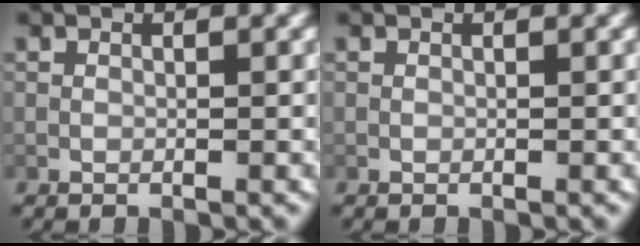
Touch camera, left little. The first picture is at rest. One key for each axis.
{"total": 0.0}